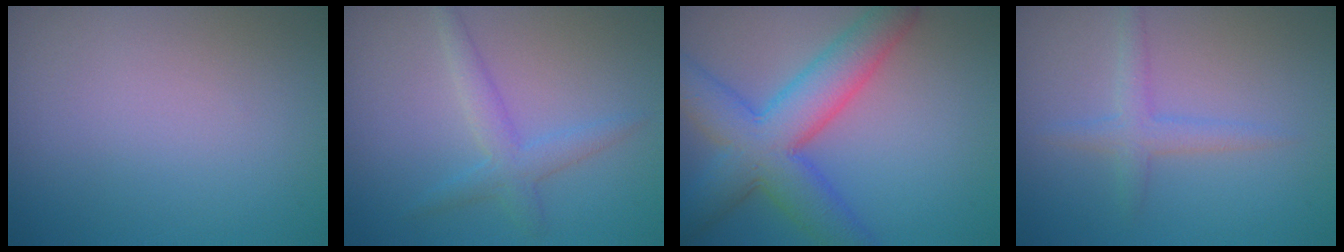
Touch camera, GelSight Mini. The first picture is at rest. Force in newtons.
{"total": 2.6, "press": 2.6, "slide": 0.1}
{"total": 8.0, "press": 8.0, "slide": 0.3}
{"total": 2.0, "press": 2.0, "slide": 0.1}